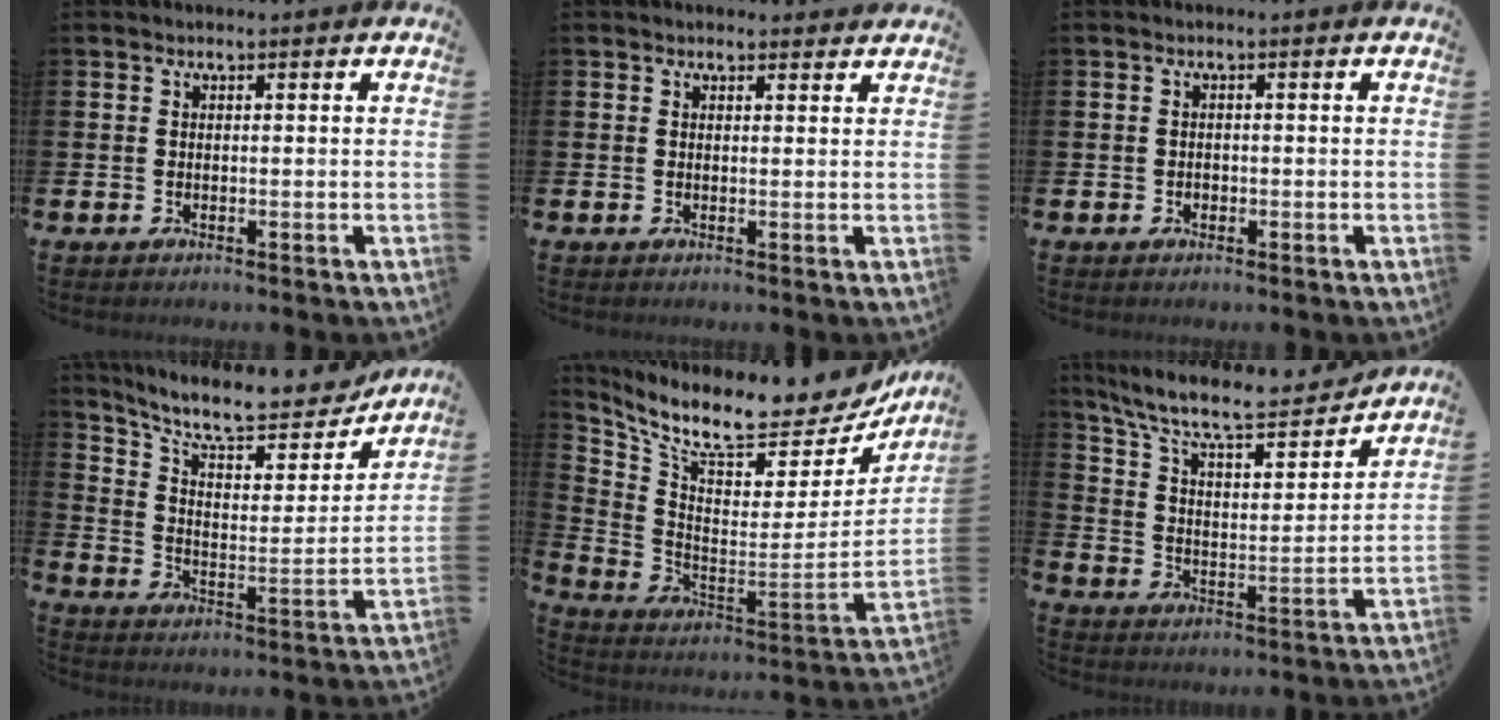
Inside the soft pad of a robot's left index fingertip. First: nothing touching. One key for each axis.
{"total": 1.0, "fx": 0.9, "fy": 0.4, "fz": 0.1, "tx": 0.005, "ty": 0.004, "tz": 0.015}
{"total": 0.8, "fx": -0.3, "fy": 0.7, "fz": 0.3, "tx": -0.006, "ty": 0.005, "tz": -0.008}
{"total": 11.1, "fx": 9.7, "fy": 3.0, "fz": 4.5, "tx": -0.118, "ty": -0.065, "tz": 0.167}
{"total": 9.3, "fx": 7.8, "fy": 2.3, "fz": 4.5, "tx": -0.107, "ty": -0.080, "tz": 0.125}
{"total": 10.2, "fx": 9.1, "fy": 2.3, "fz": 4.1, "tx": -0.115, "ty": -0.059, "tz": 0.155}